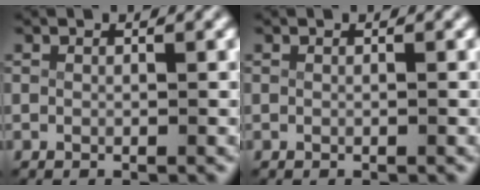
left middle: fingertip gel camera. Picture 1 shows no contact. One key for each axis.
{"total": 0.0}